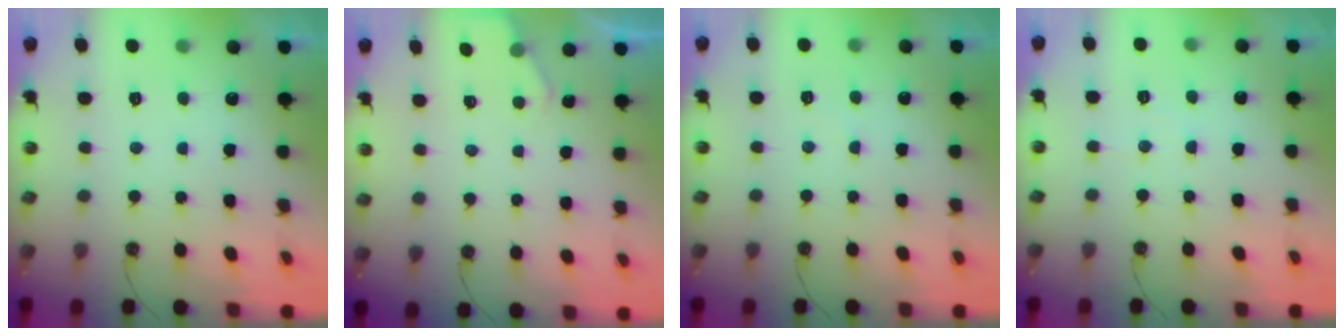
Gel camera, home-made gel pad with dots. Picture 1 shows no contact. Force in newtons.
{"total": 2.8, "press": 2.7, "slide": 0.4}
{"total": 5.4, "press": 5.4, "slide": 0.7}
{"total": 4.9, "press": 4.8, "slide": 0.7}